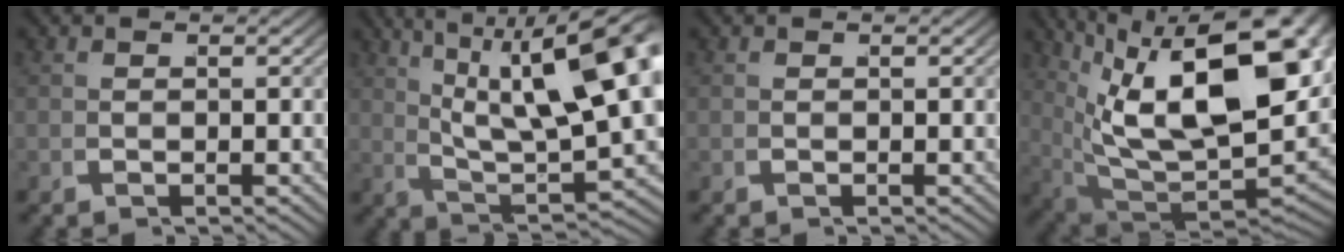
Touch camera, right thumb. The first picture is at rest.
{"total": 12.9, "force": [1.9, 5.9, 11.4], "torque": [-0.163, -0.015, 0.033]}
{"total": 0.0}
{"total": 19.6, "force": [2.4, 11.3, 15.7], "torque": [-0.273, -0.042, 0.057]}